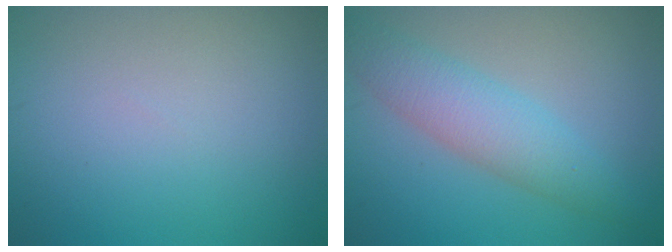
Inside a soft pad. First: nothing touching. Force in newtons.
{"total": 4.5, "press": 4.5, "slide": 0.1}